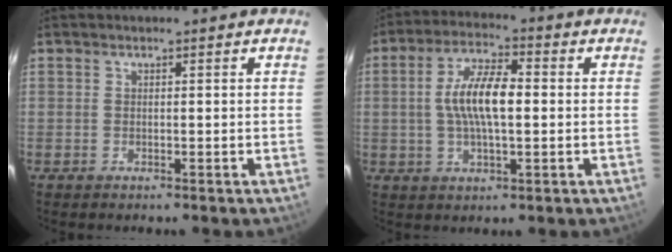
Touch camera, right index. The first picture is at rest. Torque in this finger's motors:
{"motor_torque": [0.92, 0.42, 0.45, 0.17]}